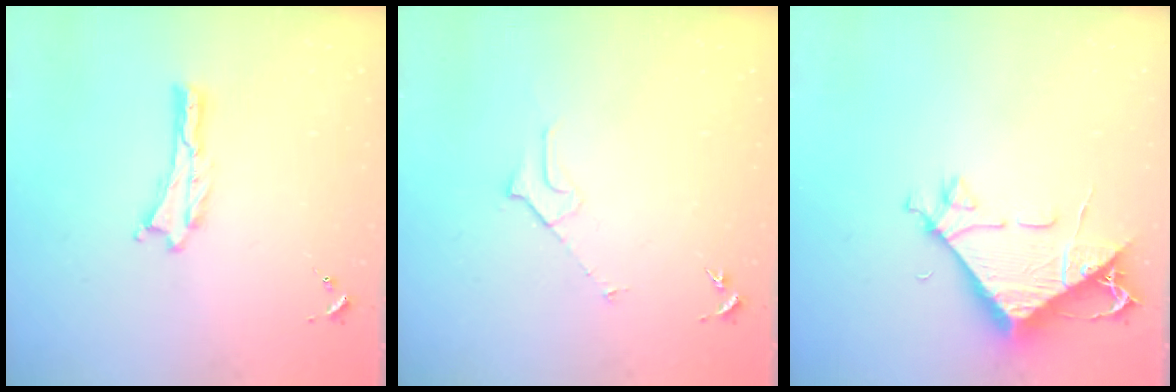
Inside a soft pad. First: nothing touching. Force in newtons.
{"total": 2.3, "press": 2.3, "slide": 0.2}
{"total": 8.2, "press": 8.1, "slide": 1.2}